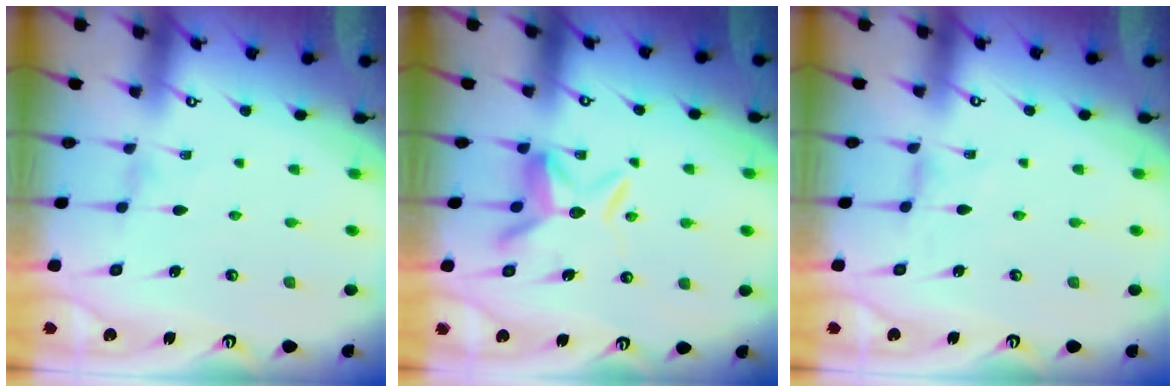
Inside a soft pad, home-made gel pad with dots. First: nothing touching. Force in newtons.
{"total": 9.8, "press": 9.7, "slide": 1.3}
{"total": 0.0}